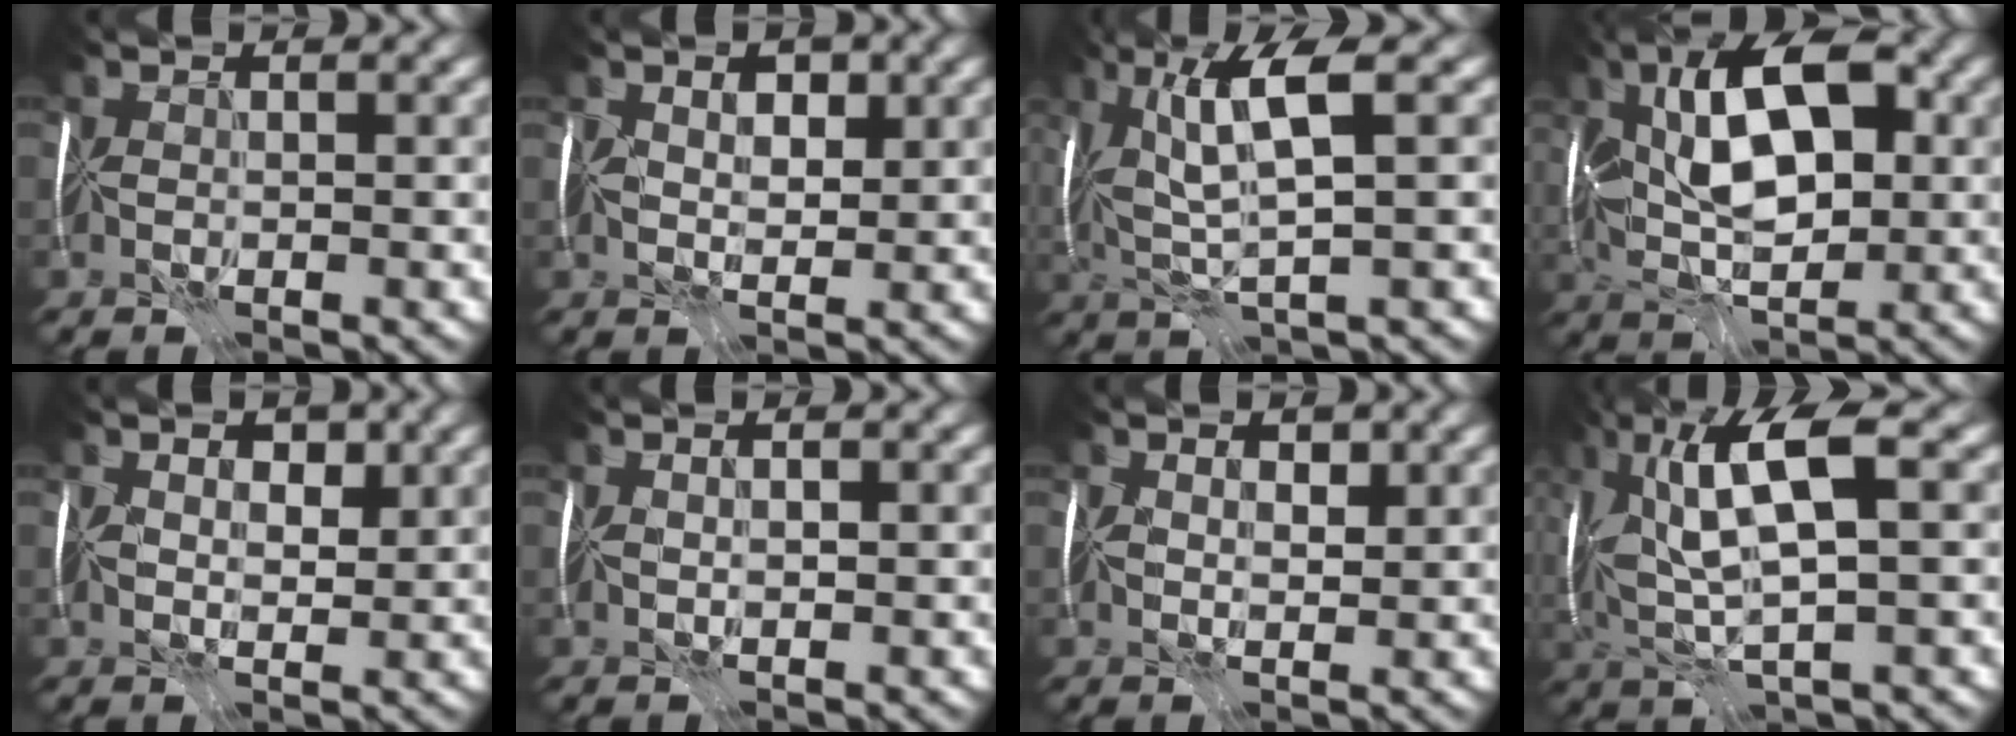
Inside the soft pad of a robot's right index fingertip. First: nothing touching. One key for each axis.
{"total": 1.9, "fx": 0.2, "fy": 1.2, "fz": 1.5, "tx": -0.025, "ty": -0.005, "tz": 0.003}
{"total": 7.0, "fx": 1.3, "fy": 1.2, "fz": 6.7, "tx": -0.137, "ty": 0.010, "tz": 0.027}
{"total": 10.0, "fx": 1.1, "fy": 4.8, "fz": 8.7, "tx": -0.140, "ty": 0.013, "tz": 0.007}
{"total": 1.6, "fx": 0.2, "fy": 1.1, "fz": 1.1, "tx": -0.019, "ty": -0.005, "tz": 0.002}
{"total": 0.5, "fx": -0.4, "fy": -0.4, "fz": 0.1, "tx": -0.001, "ty": -0.004, "tz": -0.001}
{"total": 0.9, "fx": 0.0, "fy": 0.5, "fz": 0.8, "tx": -0.014, "ty": -0.006, "tz": 0.002}
{"total": 8.8, "fx": 1.5, "fy": 2.4, "fz": 8.4, "tx": -0.163, "ty": 0.012, "tz": 0.027}